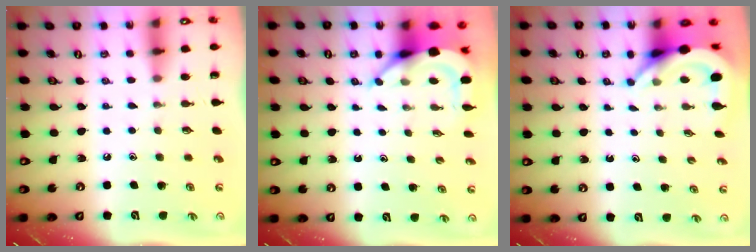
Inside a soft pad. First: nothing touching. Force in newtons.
{"total": 6.0, "press": 6.0, "slide": 0.7}
{"total": 5.2, "press": 5.1, "slide": 0.5}